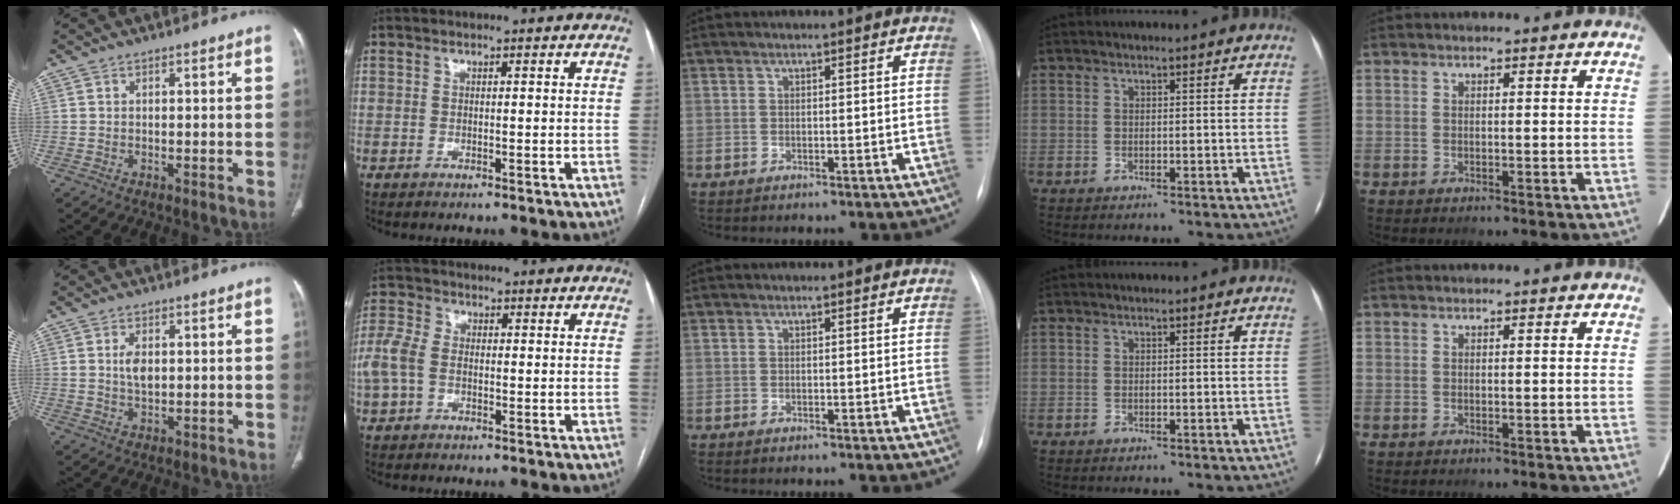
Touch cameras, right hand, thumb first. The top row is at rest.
{"thumb": {"total": 3.4, "force": [0.6, 1.9, 2.7], "torque": [-0.042, -0.003, 0.013]}, "index": {"total": 6.1, "force": [-0.9, 4.2, 4.4], "torque": [-0.127, 0.020, -0.024]}}